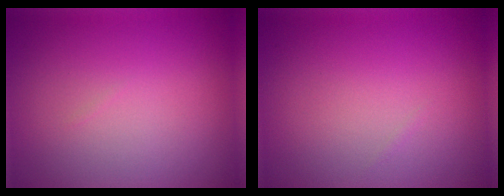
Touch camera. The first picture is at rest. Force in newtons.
{"total": 0.0}